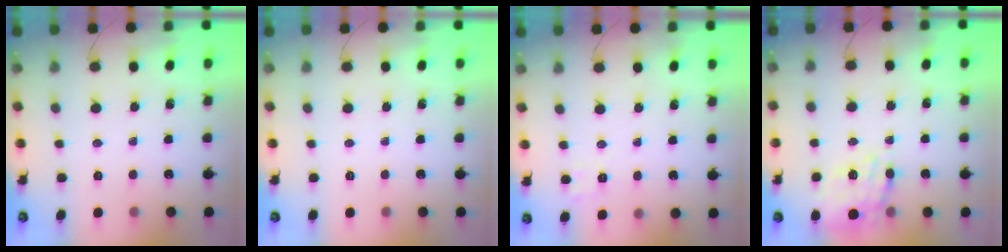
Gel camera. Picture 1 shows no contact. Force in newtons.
{"total": 0.0}
{"total": 3.0, "press": 2.3, "slide": 1.9}
{"total": 14.5, "press": 14.2, "slide": 3.1}